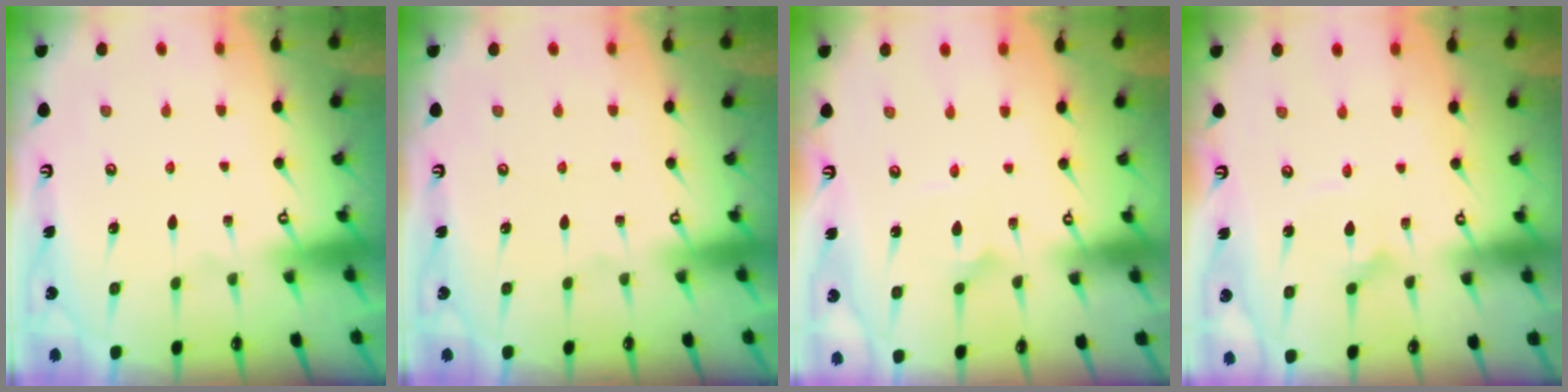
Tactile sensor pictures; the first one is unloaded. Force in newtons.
{"total": 0.0}
{"total": 1.6, "press": 1.6, "slide": 0.0}
{"total": 2.6, "press": 2.6, "slide": 0.3}